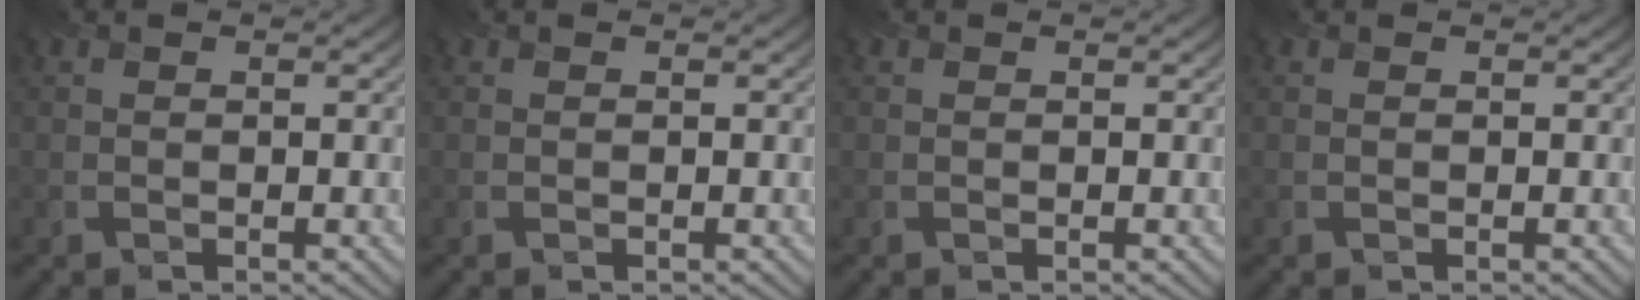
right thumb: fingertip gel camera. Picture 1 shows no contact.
{"total": 0.0}
{"total": 0.0}
{"total": 0.0}